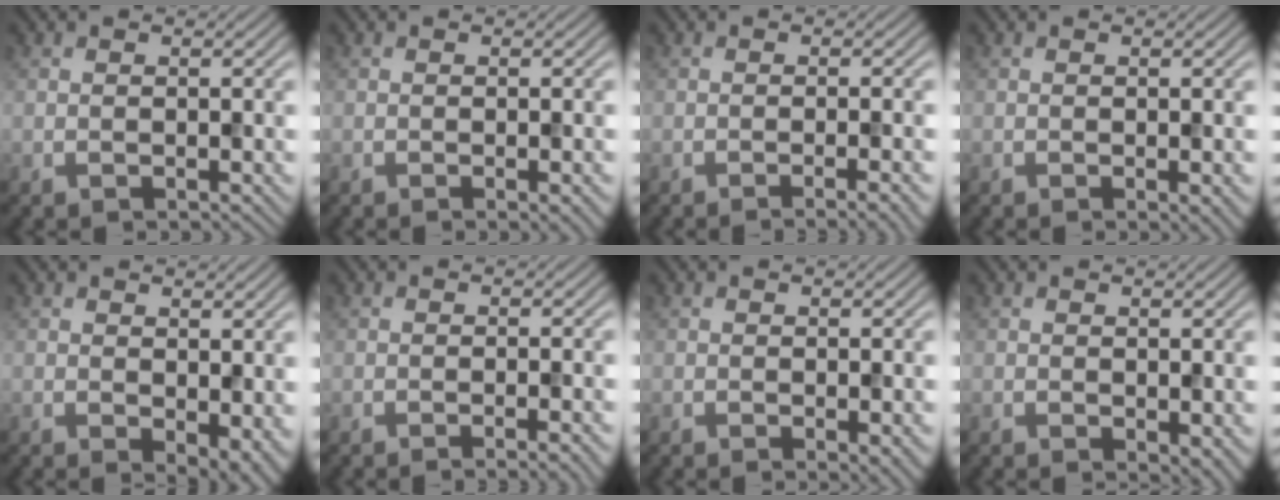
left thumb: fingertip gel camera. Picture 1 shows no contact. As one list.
[{"total": 1.9, "force": [-0.6, 0.3, 1.7], "torque": [-0.023, -0.002, -0.010]}, {"total": 3.2, "force": [-1.4, 0.6, 2.8], "torque": [-0.031, 0.003, -0.027]}, {"total": 1.5, "force": [-0.3, 0.2, 1.5], "torque": [-0.021, -0.006, -0.005]}, {"total": 4.5, "force": [-0.3, 2.5, 3.7], "torque": [-0.055, -0.016, 0.005]}, {"total": 2.4, "force": [-0.9, 0.5, 2.2], "torque": [-0.023, 0.002, -0.020]}, {"total": 1.8, "force": [-0.4, 0.3, 1.7], "torque": [-0.025, -0.007, -0.006]}, {"total": 2.3, "force": [-0.4, 1.2, 2.0], "torque": [-0.027, -0.008, -0.003]}]